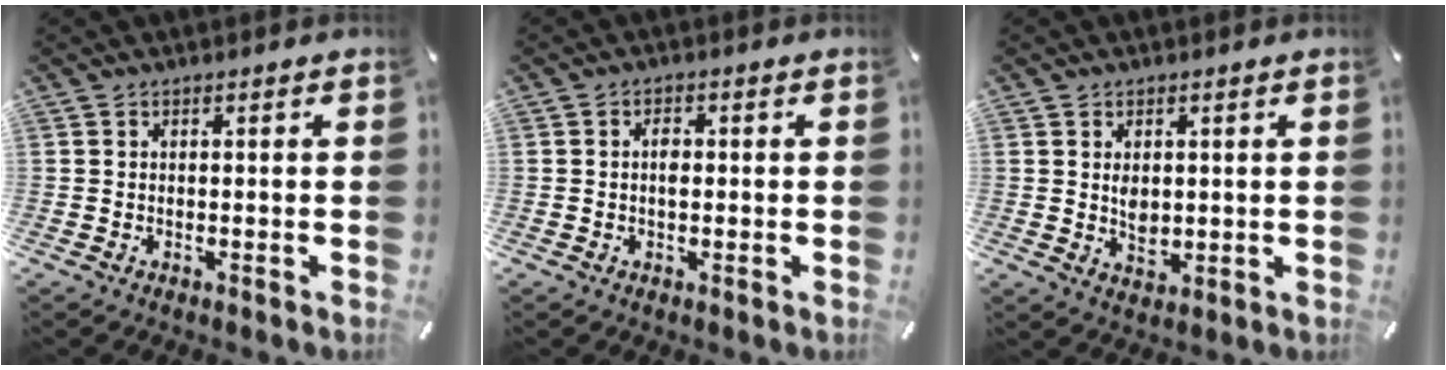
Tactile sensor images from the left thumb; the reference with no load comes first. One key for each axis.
{"total": 2.2, "fx": 0.0, "fy": 1.3, "fz": 1.7, "tx": -0.028, "ty": 0.000, "tz": -0.002}
{"total": 4.3, "fx": 0.7, "fy": 3.1, "fz": 2.8, "tx": -0.041, "ty": -0.006, "tz": 0.007}